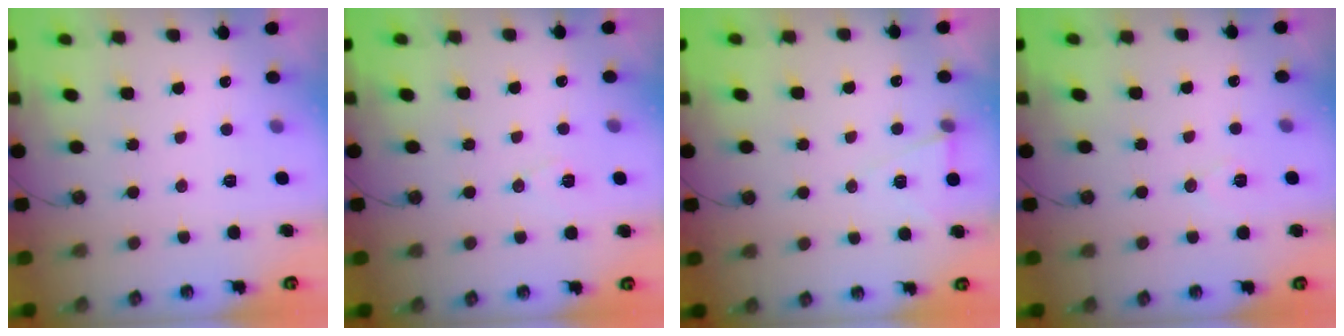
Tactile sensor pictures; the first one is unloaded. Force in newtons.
{"total": 6.0, "press": 4.8, "slide": 3.6}
{"total": 6.3, "press": 4.4, "slide": 4.6}
{"total": 7.3, "press": 5.8, "slide": 4.4}